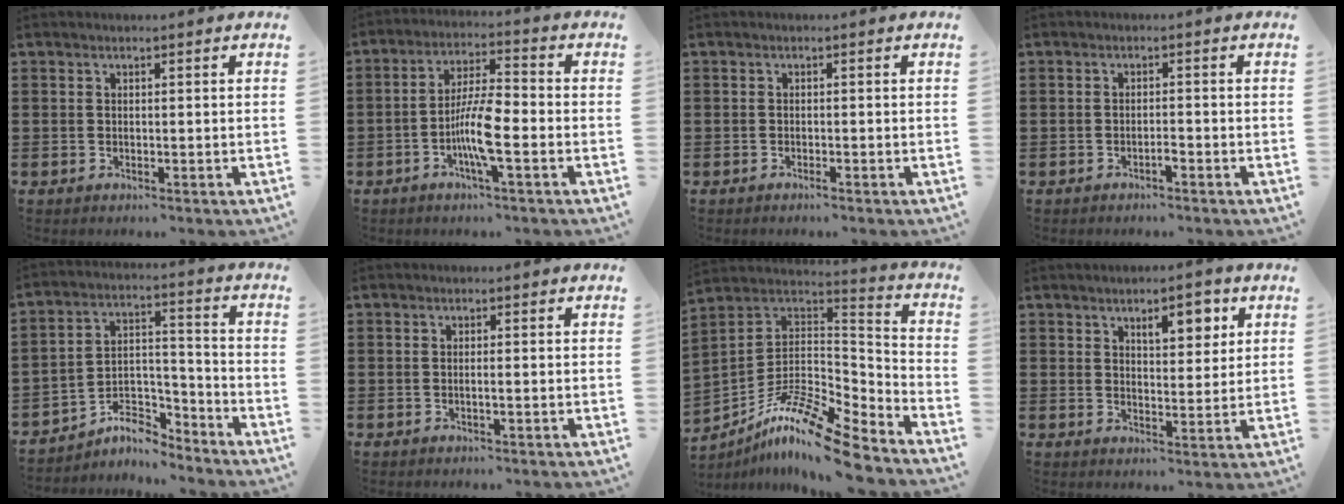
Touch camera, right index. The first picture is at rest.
{"total": 7.8, "force": [-2.5, 1.5, 7.3], "torque": [-0.149, -0.005, -0.051]}
{"total": 0.7, "force": [-0.5, 0.1, 0.4], "torque": [-0.009, -0.003, -0.010]}
{"total": 1.3, "force": [-0.9, 0.2, 0.9], "torque": [-0.019, -0.003, -0.017]}
{"total": 6.8, "force": [-6.0, 2.2, 2.3], "torque": [-0.041, 0.011, -0.115]}
{"total": 0.7, "force": [-0.3, -0.1, 0.7], "torque": [-0.013, -0.003, -0.005]}
{"total": 14.1, "force": [-10.7, 2.3, 8.8], "torque": [-0.169, 0.017, -0.205]}
{"total": 5.4, "force": [2.8, 2.1, 4.1], "torque": [-0.055, -0.004, 0.040]}